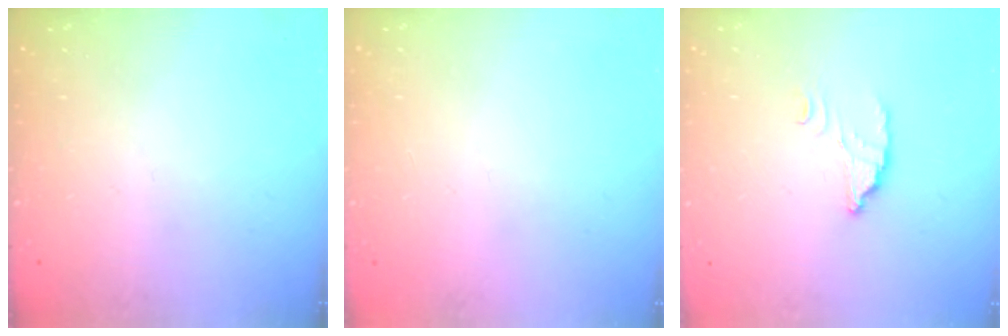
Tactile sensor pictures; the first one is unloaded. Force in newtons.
{"total": 2.2, "press": 2.2, "slide": 0.1}
{"total": 2.4, "press": 2.4, "slide": 0.3}